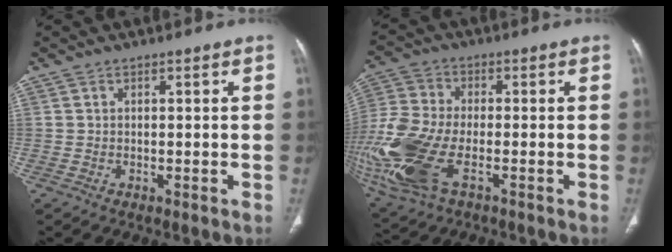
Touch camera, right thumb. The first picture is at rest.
{"total": 19.6, "force": [-6.5, 9.8, 15.7], "torque": [-0.405, -0.009, -0.116]}